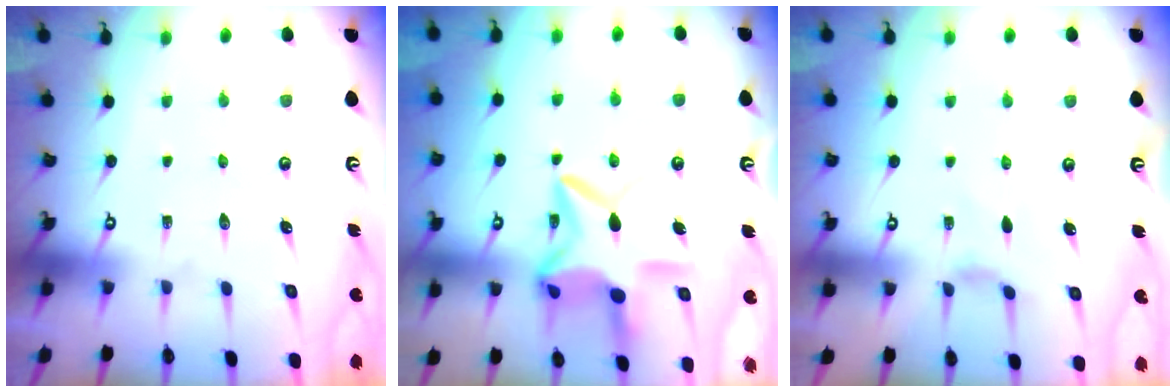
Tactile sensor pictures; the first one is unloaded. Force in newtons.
{"total": 12.5, "press": 12.4, "slide": 1.0}
{"total": 1.6, "press": 1.5, "slide": 0.4}